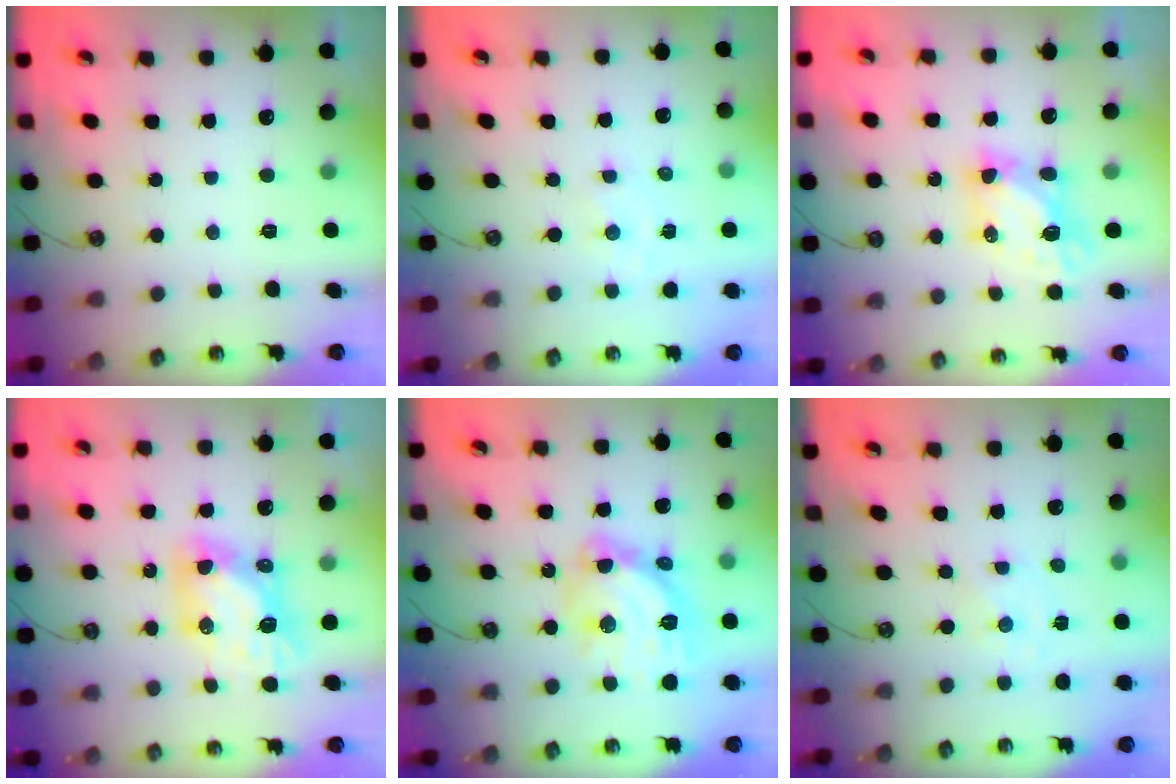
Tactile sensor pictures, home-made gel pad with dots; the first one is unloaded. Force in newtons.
{"total": 1.8, "press": 1.8, "slide": 0.3}
{"total": 6.6, "press": 6.6, "slide": 0.5}
{"total": 9.2, "press": 9.1, "slide": 1.0}
{"total": 15.6, "press": 15.5, "slide": 1.3}
{"total": 0.0}